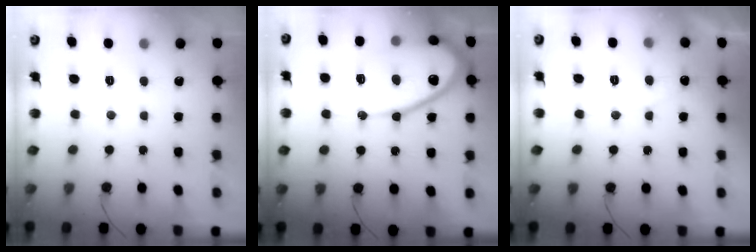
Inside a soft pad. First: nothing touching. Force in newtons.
{"total": 17.6, "press": 17.5, "slide": 1.4}
{"total": 4.4, "press": 4.4, "slide": 0.3}